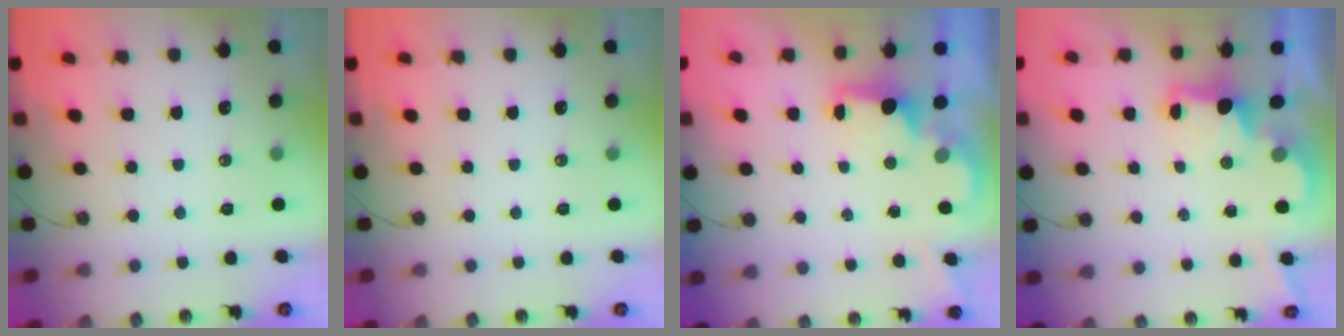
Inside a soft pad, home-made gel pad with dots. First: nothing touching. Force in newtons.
{"total": 0.0}
{"total": 1.6, "press": 1.5, "slide": 0.6}
{"total": 2.2, "press": 2.1, "slide": 0.8}